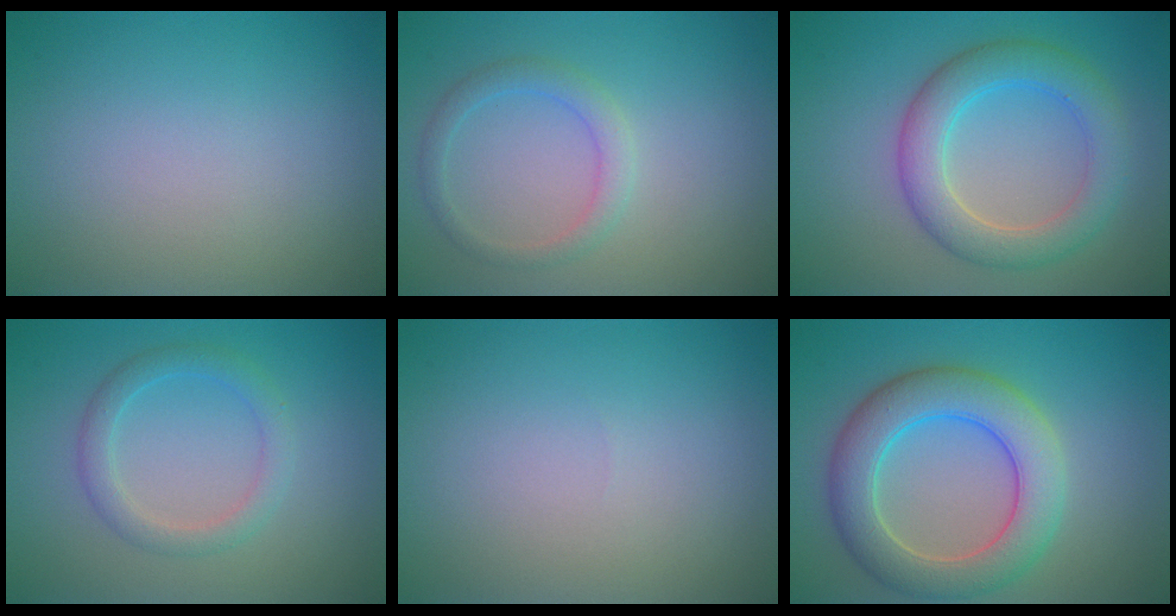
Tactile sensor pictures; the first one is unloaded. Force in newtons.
{"total": 2.1, "press": 2.0, "slide": 0.3}
{"total": 5.2, "press": 5.2, "slide": 0.2}
{"total": 2.4, "press": 2.4, "slide": 0.1}
{"total": 0.0}
{"total": 6.9, "press": 6.9, "slide": 0.5}